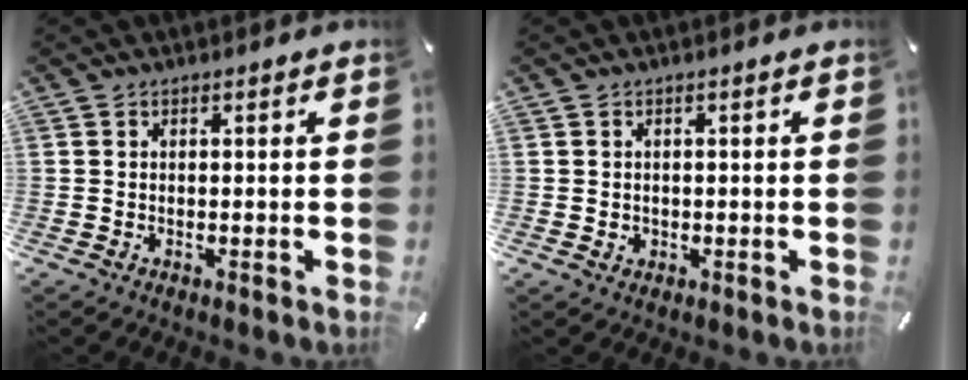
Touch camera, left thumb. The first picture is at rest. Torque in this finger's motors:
{"motor_torque": [0.02, -0.04, 0.00, -0.30, 0.00]}